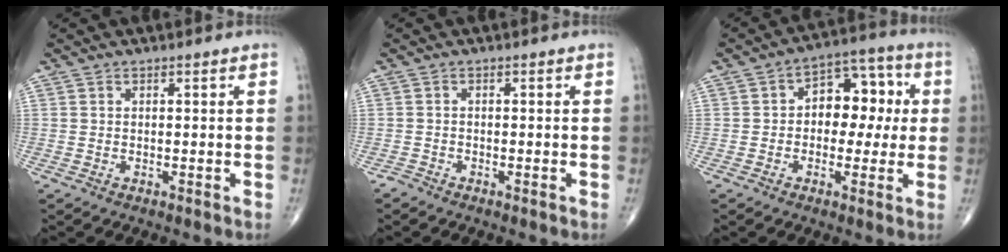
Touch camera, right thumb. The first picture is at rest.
{"total": 0.8, "force": [-0.8, 0.1, 0.1], "torque": [0.000, -0.001, -0.019]}
{"total": 11.1, "force": [0.9, 7.5, 8.2], "torque": [-0.070, 0.032, 0.003]}